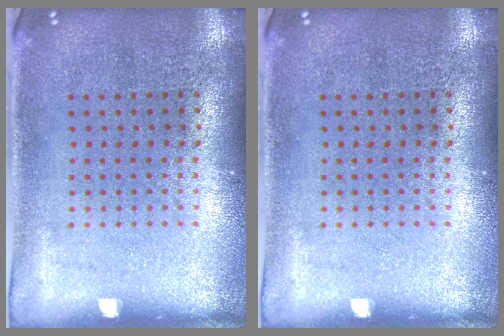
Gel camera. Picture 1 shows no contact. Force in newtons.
{"total": 0.0}